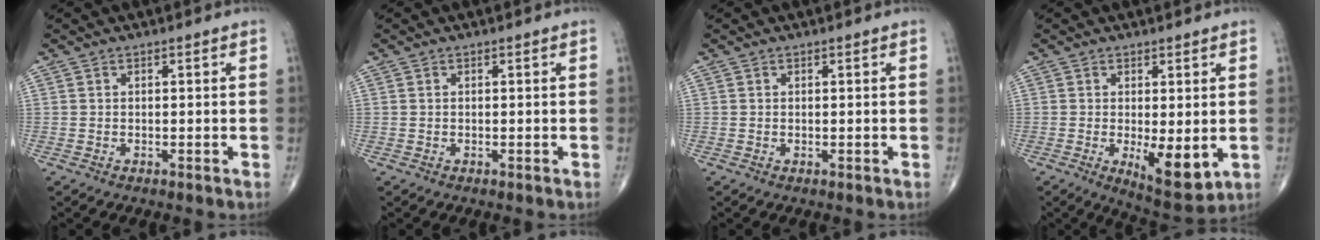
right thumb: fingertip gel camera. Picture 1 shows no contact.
{"total": 0.0}
{"total": 0.0}
{"total": 7.9, "force": [-1.2, 2.8, 7.3], "torque": [-0.103, -0.025, -0.008]}